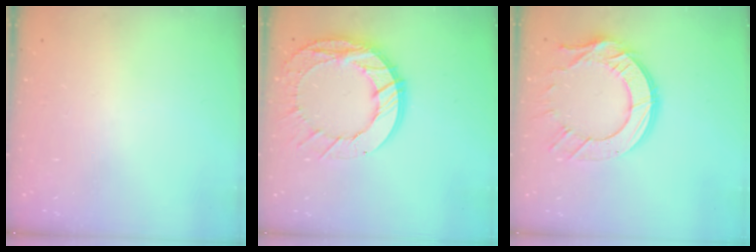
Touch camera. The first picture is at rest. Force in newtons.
{"total": 18.3, "press": 18.3, "slide": 1.6}
{"total": 14.7, "press": 14.6, "slide": 1.2}